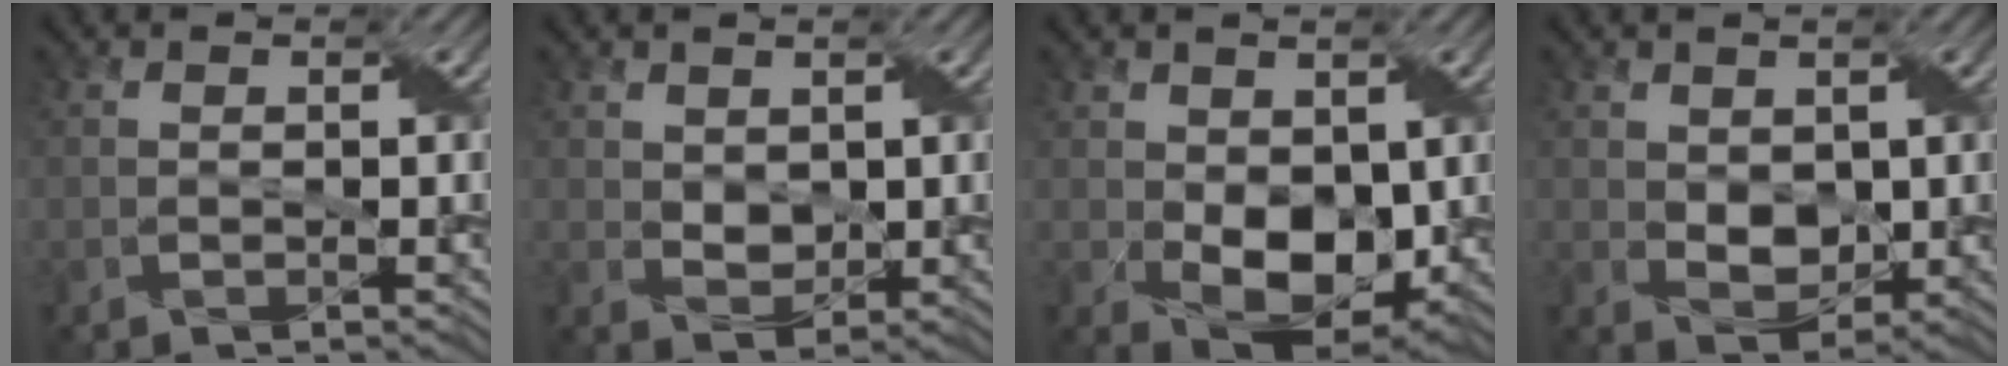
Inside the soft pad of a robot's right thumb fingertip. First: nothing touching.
{"total": 2.5, "force": [1.1, 1.8, 1.3], "torque": [-0.032, -0.003, 0.021]}
{"total": 7.2, "force": [0.0, 5.1, 5.1], "torque": [-0.098, -0.020, 0.008]}
{"total": 3.7, "force": [0.8, 2.7, 2.4], "torque": [-0.049, -0.007, 0.018]}